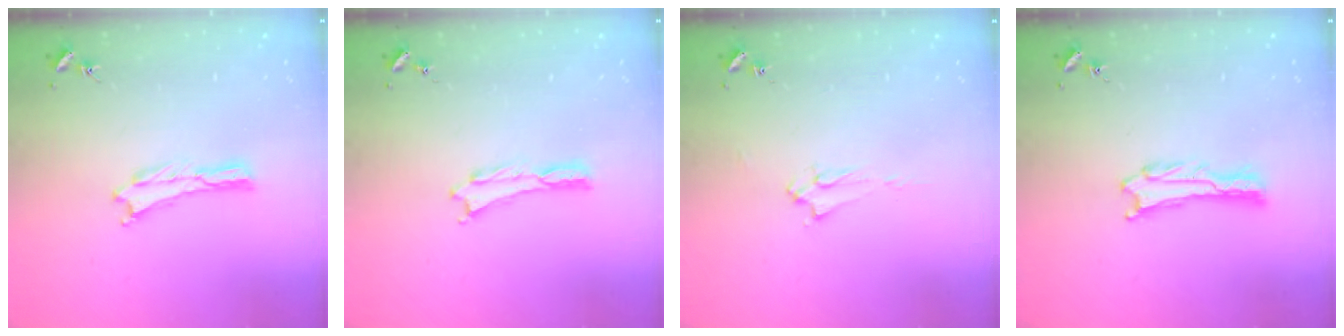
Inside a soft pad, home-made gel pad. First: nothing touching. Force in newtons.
{"total": 0.0}
{"total": 1.9, "press": 1.9, "slide": 0.3}
{"total": 0.9, "press": 0.8, "slide": 0.1}